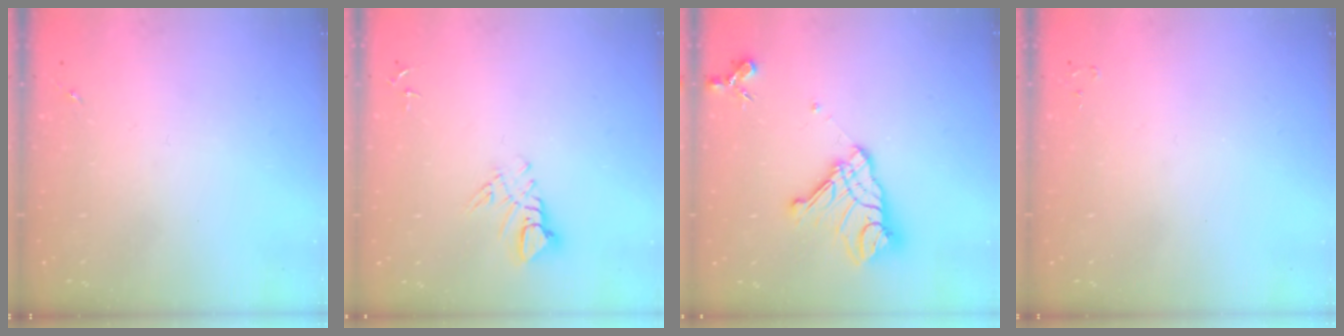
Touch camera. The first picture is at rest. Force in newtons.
{"total": 7.1, "press": 7.1, "slide": 0.7}
{"total": 15.8, "press": 15.7, "slide": 1.7}
{"total": 2.0, "press": 2.0, "slide": 0.3}